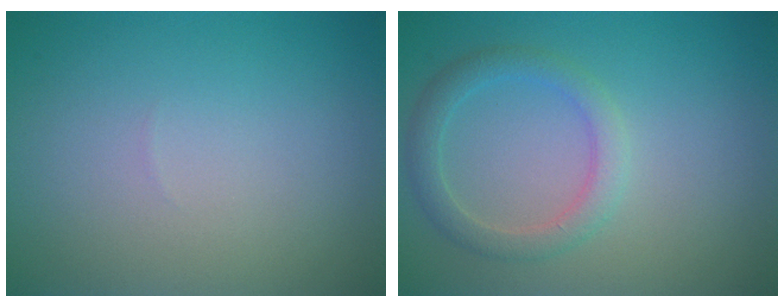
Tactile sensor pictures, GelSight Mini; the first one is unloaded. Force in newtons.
{"total": 2.5, "press": 2.5, "slide": 0.1}